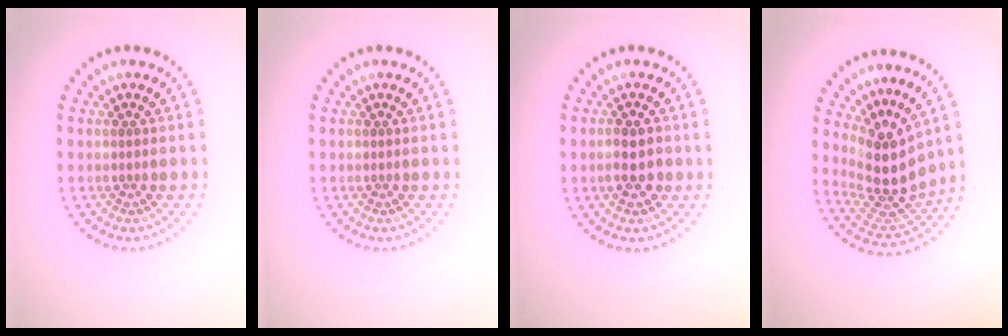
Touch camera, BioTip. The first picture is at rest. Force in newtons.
{"total": 0.0}
{"total": 2.4, "press": 2.4, "slide": 0.4}
{"total": 4.5, "press": 3.3, "slide": 3.0}